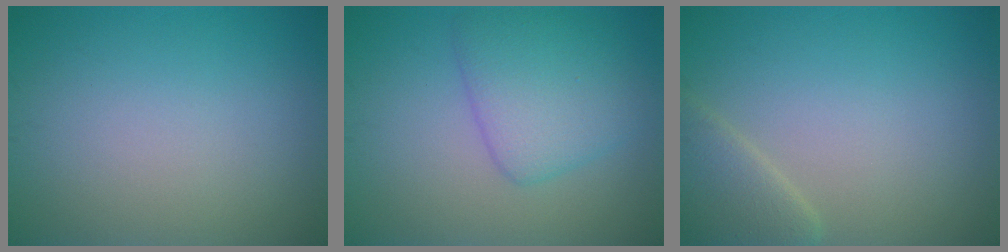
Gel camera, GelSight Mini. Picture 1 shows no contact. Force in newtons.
{"total": 4.6, "press": 4.6, "slide": 0.1}
{"total": 3.1, "press": 3.1, "slide": 0.2}